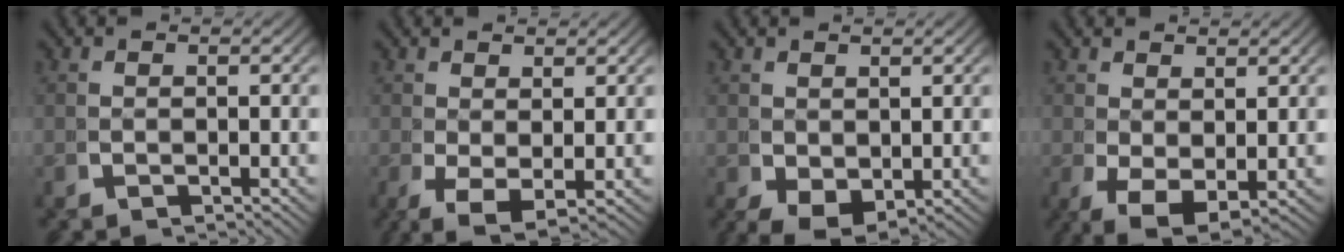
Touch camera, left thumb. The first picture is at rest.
{"total": 4.0, "force": [-1.4, 2.3, 3.0], "torque": [-0.069, -0.035, 0.000]}
{"total": 3.7, "force": [-0.8, 2.7, 2.4], "torque": [-0.048, -0.031, 0.011]}
{"total": 5.3, "force": [-1.9, 3.3, 3.7], "torque": [-0.080, -0.041, -0.002]}